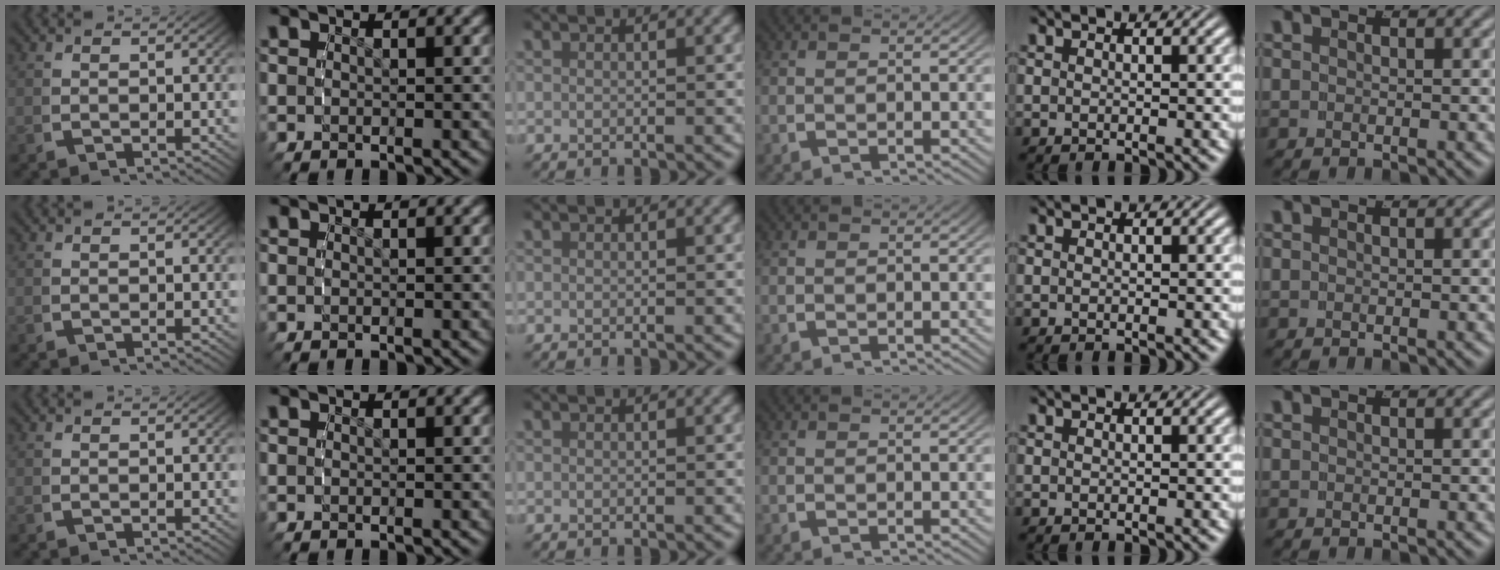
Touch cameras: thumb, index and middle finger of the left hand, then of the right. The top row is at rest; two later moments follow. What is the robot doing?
{"motion": "reach", "object": "napkin"}